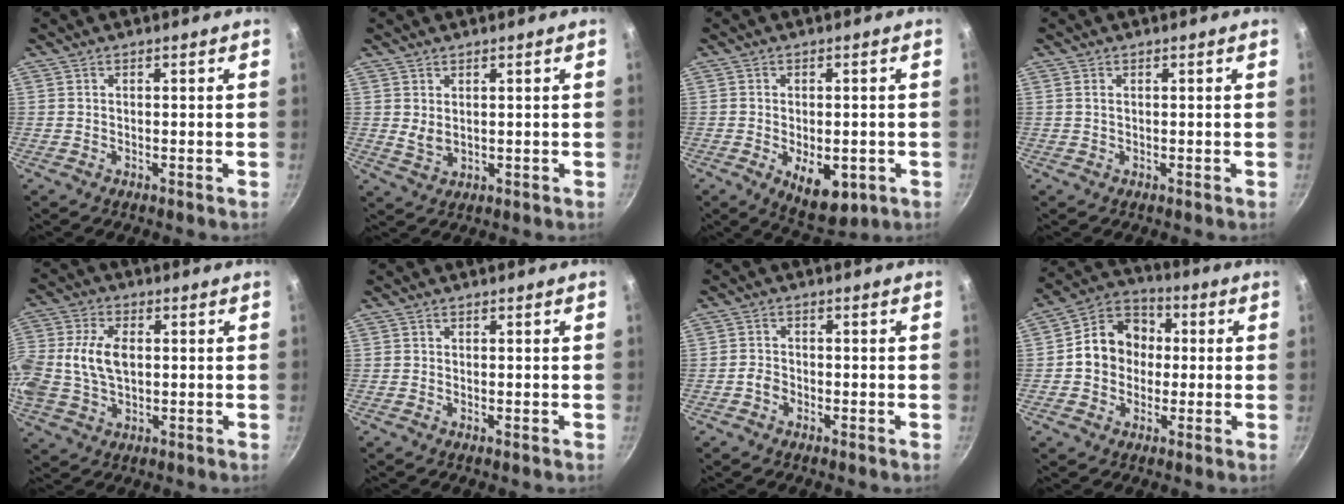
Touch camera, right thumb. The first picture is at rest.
{"total": 2.6, "force": [1.1, 1.5, 1.8], "torque": [-0.032, -0.013, 0.025]}
{"total": 8.8, "force": [-2.6, 4.8, 6.9], "torque": [-0.075, -0.003, -0.020]}
{"total": 0.9, "force": [0.2, 0.5, 0.7], "torque": [-0.012, 0.002, 0.002]}
{"total": 12.5, "force": [0.6, 8.2, 9.4], "torque": [-0.198, 0.025, 0.004]}
{"total": 0.6, "force": [-0.1, 0.1, 0.5], "torque": [-0.009, 0.000, -0.002]}
{"total": 2.1, "force": [-1.1, 1.5, 1.0], "torque": [-0.015, 0.015, -0.023]}
{"total": 11.7, "force": [0.2, 10.0, 6.1], "torque": [-0.061, 0.027, -0.019]}